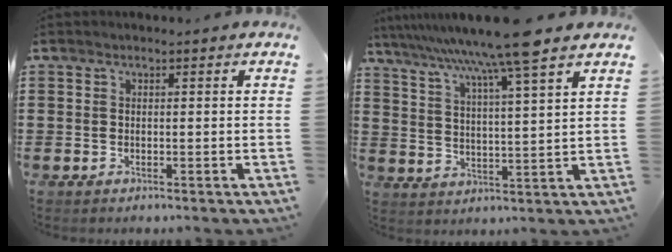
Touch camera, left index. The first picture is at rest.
{"total": 9.3, "force": [7.9, -1.1, 4.9], "torque": [-0.122, -0.038, 0.129]}